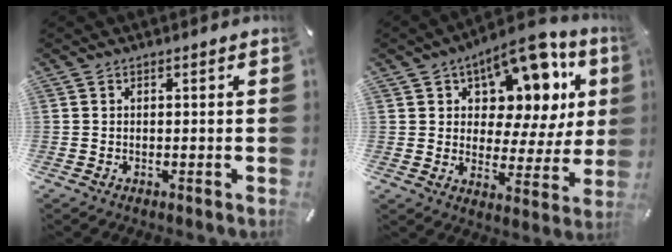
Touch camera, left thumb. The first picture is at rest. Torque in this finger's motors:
{"motor_torque": [0.78, 0.72, 0.68, -0.16, 0.06]}